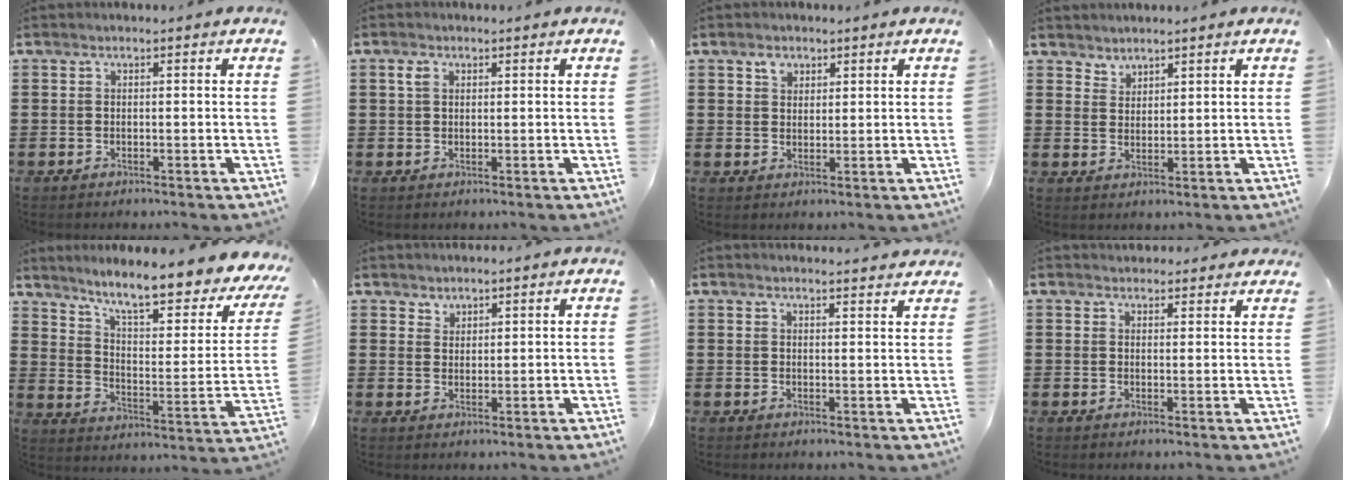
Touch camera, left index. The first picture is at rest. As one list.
[{"total": 1.9, "force": [0.7, 1.3, 1.2], "torque": [-0.028, 0.008, 0.013]}, {"total": 2.2, "force": [1.5, 1.4, 0.9], "torque": [-0.014, 0.001, 0.027]}, {"total": 2.3, "force": [2.2, 0.7, -0.3], "torque": [0.000, -0.001, 0.043]}, {"total": 10.6, "force": [8.3, 0.8, 6.5], "torque": [-0.131, -0.059, 0.133]}, {"total": 2.1, "force": [1.9, 0.9, -0.1], "torque": [-0.002, 0.003, 0.037]}, {"total": 2.1, "force": [2.0, -0.1, 0.3], "torque": [-0.010, -0.003, 0.040]}, {"total": 2.2, "force": [2.1, 0.5, 0.0], "torque": [0.002, -0.004, 0.039]}]